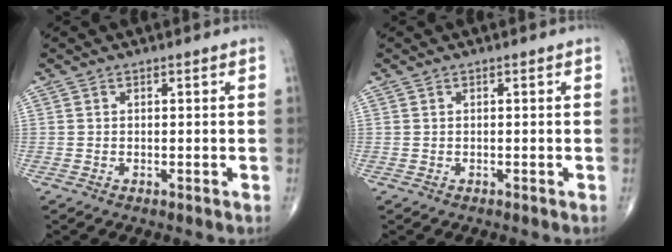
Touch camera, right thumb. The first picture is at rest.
{"total": 0.0}